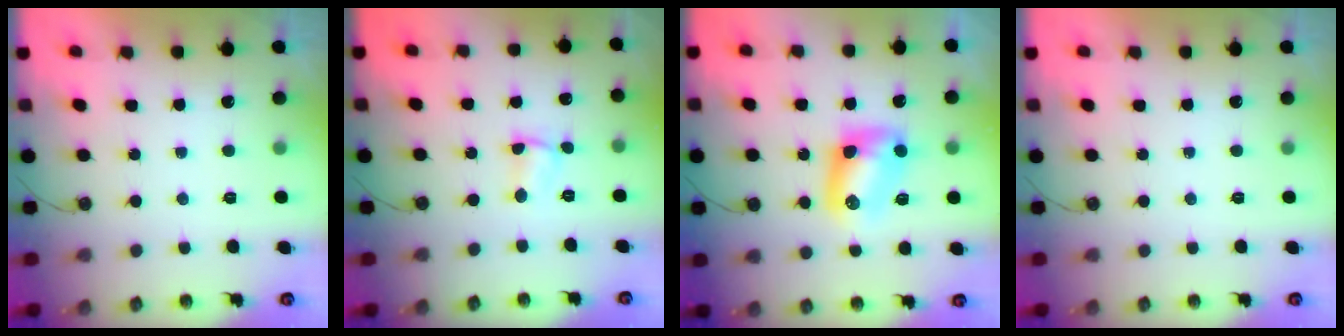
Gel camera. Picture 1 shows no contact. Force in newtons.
{"total": 1.5, "press": 1.4, "slide": 0.5}
{"total": 9.2, "press": 9.2, "slide": 0.7}
{"total": 0.0}